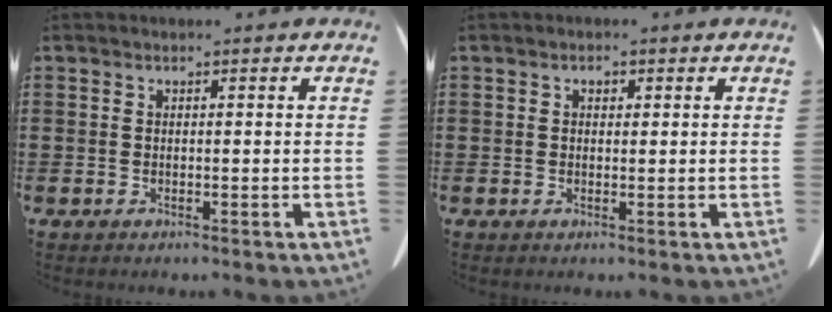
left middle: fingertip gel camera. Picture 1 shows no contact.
{"total": 1.0, "force": [0.3, 0.7, 0.5], "torque": [-0.012, 0.005, 0.006]}